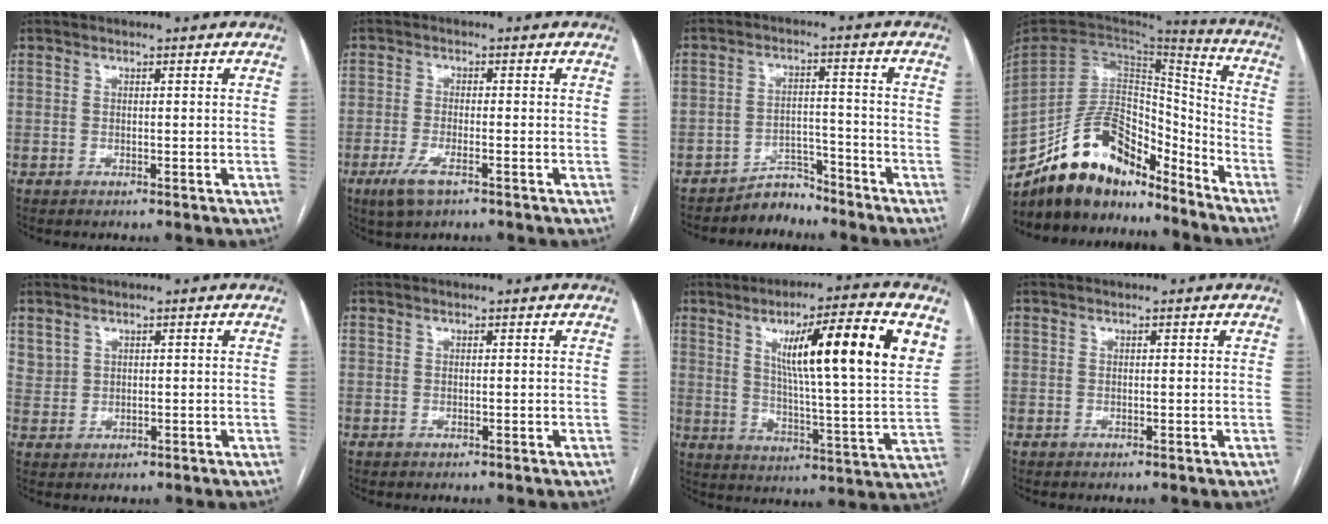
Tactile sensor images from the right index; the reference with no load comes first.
{"total": 4.5, "force": [-2.6, 1.1, 3.4], "torque": [-0.077, -0.008, -0.046]}
{"total": 4.3, "force": [-4.0, 1.4, -0.5], "torque": [0.019, 0.014, -0.066]}
{"total": 17.9, "force": [-14.8, 7.0, 7.3], "torque": [-0.130, 0.047, -0.259]}
{"total": 2.6, "force": [1.8, 1.9, 0.4], "torque": [-0.004, 0.003, 0.040]}
{"total": 0.0}
{"total": 20.2, "force": [8.3, 1.0, 18.4], "torque": [-0.266, 0.004, 0.118]}
{"total": 0.0}